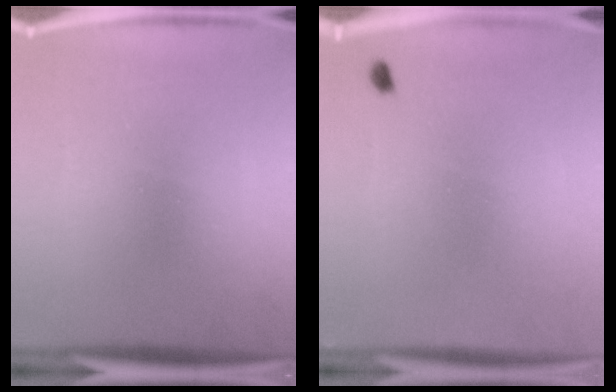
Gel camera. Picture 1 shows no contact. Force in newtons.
{"total": 0.8}